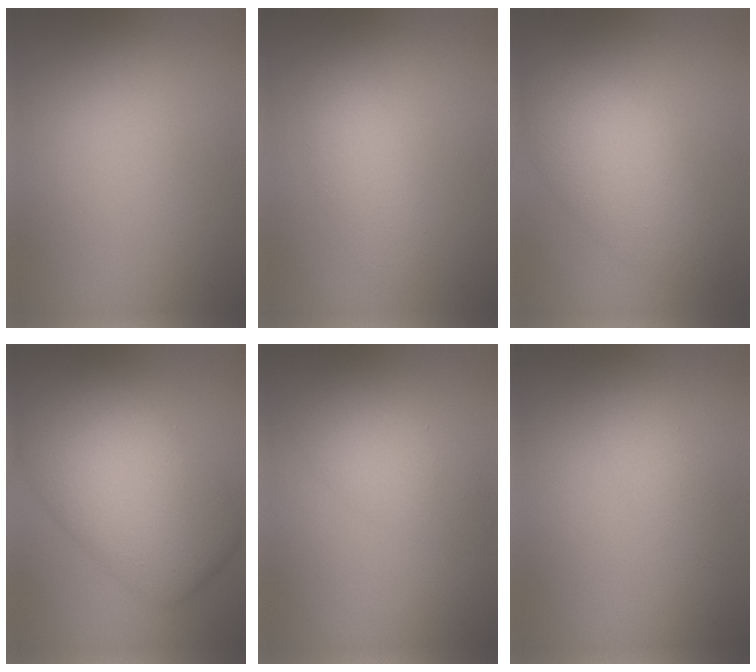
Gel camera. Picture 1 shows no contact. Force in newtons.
{"total": 2.1, "press": 2.1, "slide": 0.1}
{"total": 5.3, "press": 5.3, "slide": 0.4}
{"total": 10.6, "press": 10.6, "slide": 0.4}
{"total": 3.3, "press": 3.3, "slide": 0.2}
{"total": 1.4, "press": 1.4, "slide": 0.0}